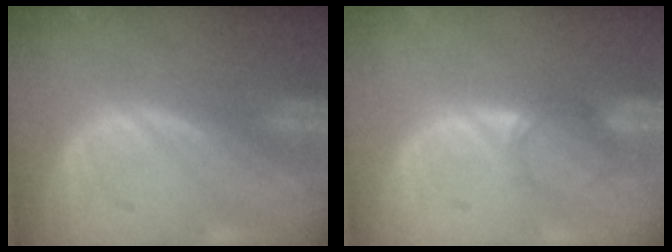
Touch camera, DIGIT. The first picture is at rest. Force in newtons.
{"total": 2.9, "press": 2.5, "slide": 1.5}